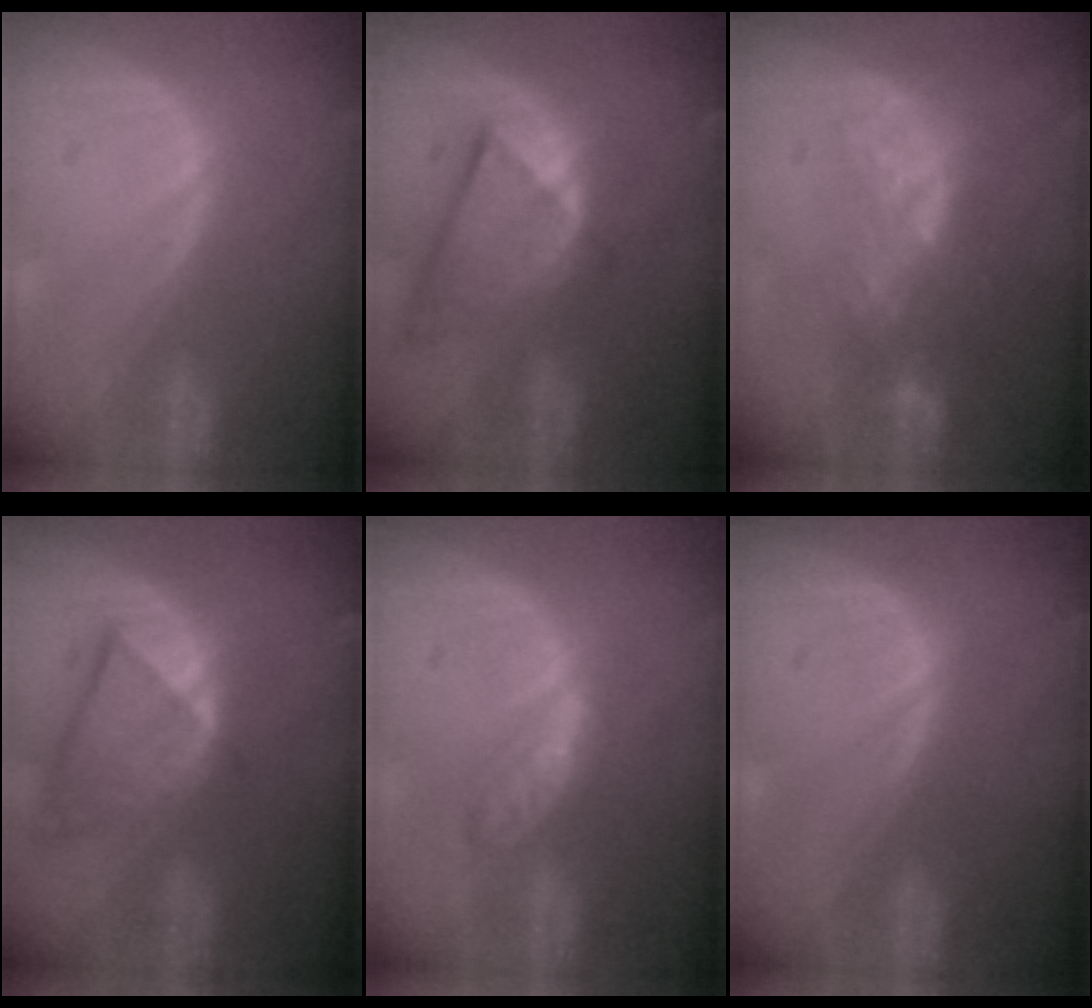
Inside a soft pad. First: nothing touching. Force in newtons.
{"total": 8.8, "press": 7.6, "slide": 4.3}
{"total": 6.4, "press": 5.6, "slide": 3.1}
{"total": 8.0, "press": 7.3, "slide": 3.4}
{"total": 4.7, "press": 4.5, "slide": 1.5}
{"total": 0.0}